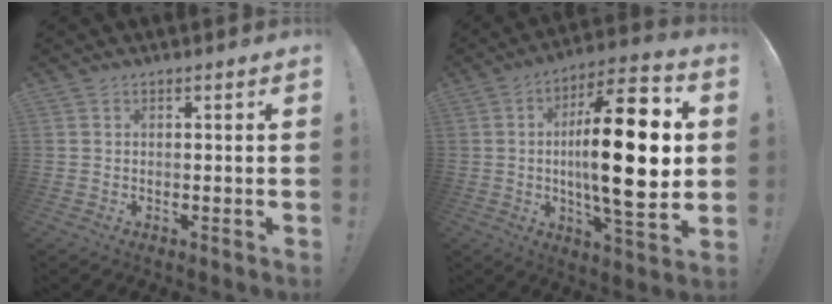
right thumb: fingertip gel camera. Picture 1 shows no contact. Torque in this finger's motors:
{"motor_torque": [1.15, 3.64, 1.91, -0.30, 0.66]}